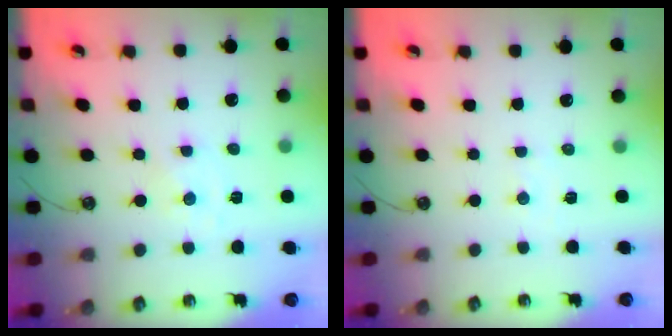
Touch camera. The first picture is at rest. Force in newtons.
{"total": 2.3, "press": 2.3, "slide": 0.3}